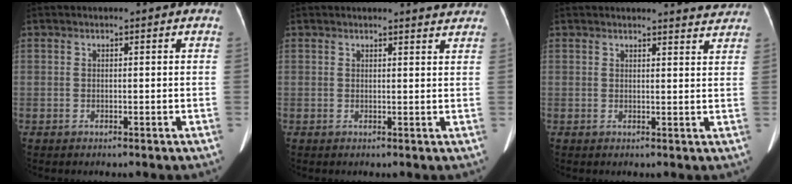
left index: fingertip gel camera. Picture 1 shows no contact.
{"total": 2.6, "force": [2.6, 0.0, 0.3], "torque": [-0.007, -0.008, 0.021]}
{"total": 3.9, "force": [3.9, 0.1, 0.3], "torque": [-0.008, -0.014, 0.032]}